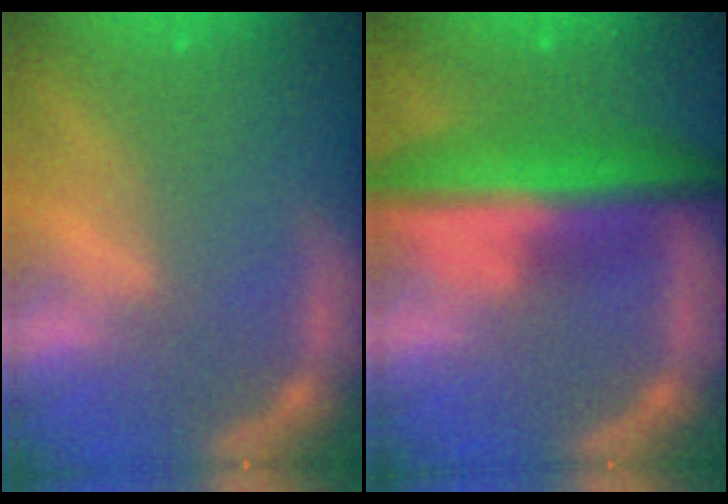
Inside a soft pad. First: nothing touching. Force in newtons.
{"total": 10.0}